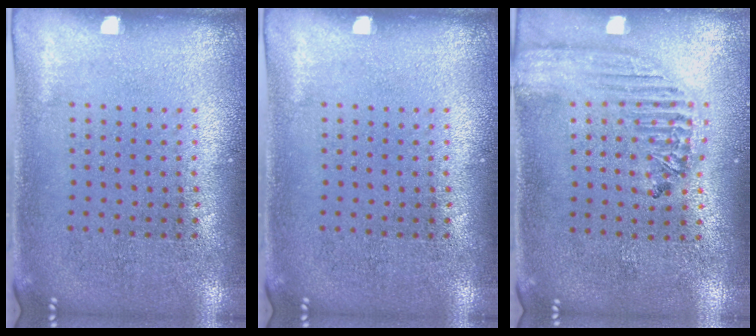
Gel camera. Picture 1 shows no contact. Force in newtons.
{"total": 0.0}
{"total": 1.8, "press": 1.6, "slide": 0.7}